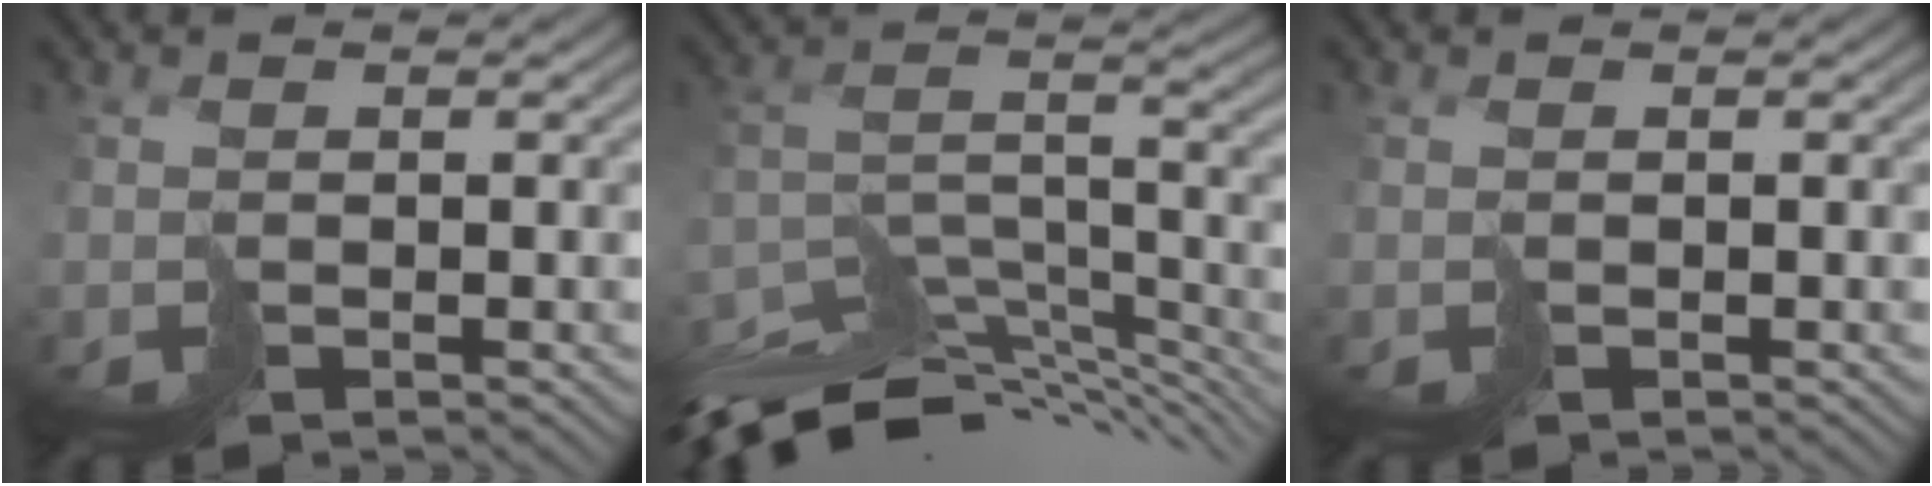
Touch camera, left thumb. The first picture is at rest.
{"total": 14.0, "force": [-11.1, 4.5, 7.3], "torque": [-0.160, -0.003, -0.183]}
{"total": 0.0}